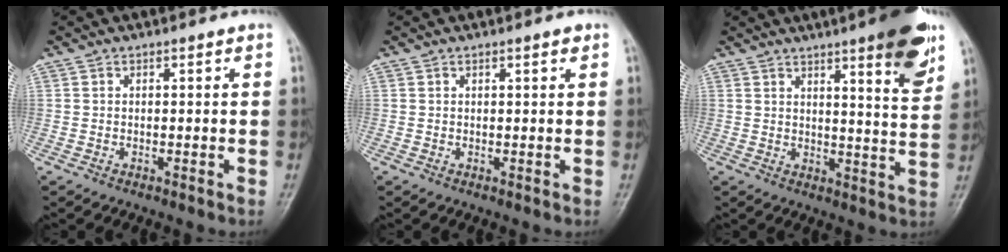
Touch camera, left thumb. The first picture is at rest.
{"total": 1.0, "force": [0.6, 0.2, 0.8], "torque": [-0.010, -0.001, 0.008]}
{"total": 11.8, "force": [6.9, 1.7, 9.3], "torque": [-0.108, -0.038, 0.090]}